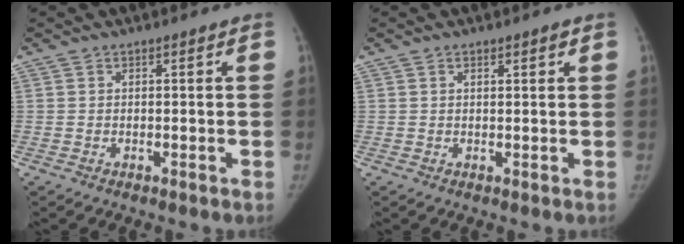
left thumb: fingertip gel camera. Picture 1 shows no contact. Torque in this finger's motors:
{"motor_torque": [-0.12, 0.09, -0.11, -0.06, -0.03]}